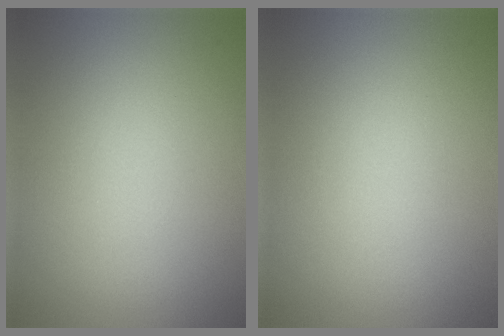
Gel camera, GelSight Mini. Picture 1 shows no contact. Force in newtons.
{"total": 0.0}